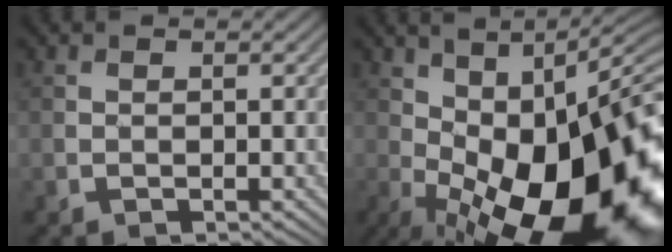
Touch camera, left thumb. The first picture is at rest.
{"total": 21.2, "force": [-3.6, 9.5, 18.7], "torque": [-0.272, -0.013, -0.058]}